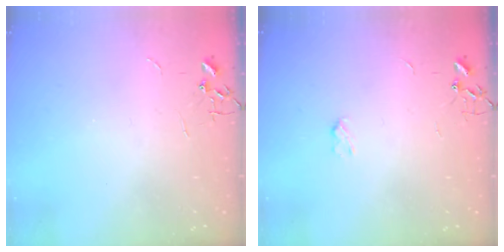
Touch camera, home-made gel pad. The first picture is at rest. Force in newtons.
{"total": 2.6, "press": 2.6, "slide": 0.5}